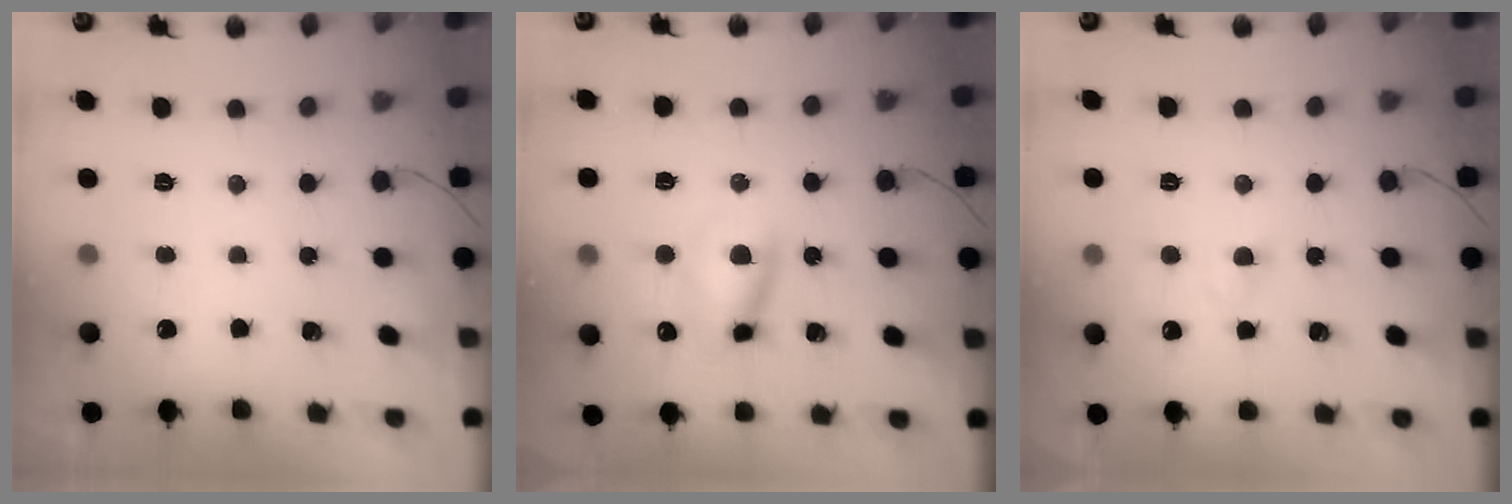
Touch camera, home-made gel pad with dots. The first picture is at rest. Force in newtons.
{"total": 9.2, "press": 9.1, "slide": 1.5}
{"total": 2.7, "press": 2.5, "slide": 1.1}